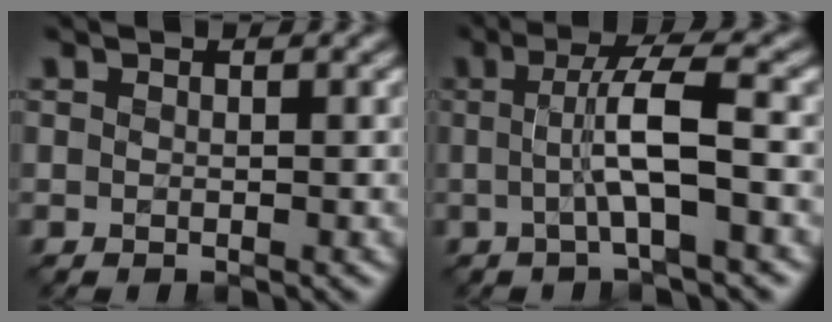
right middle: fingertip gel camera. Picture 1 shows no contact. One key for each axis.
{"total": 5.2, "fx": -0.3, "fy": 0.8, "fz": 5.2, "tx": -0.092, "ty": 0.007, "tz": -0.010}